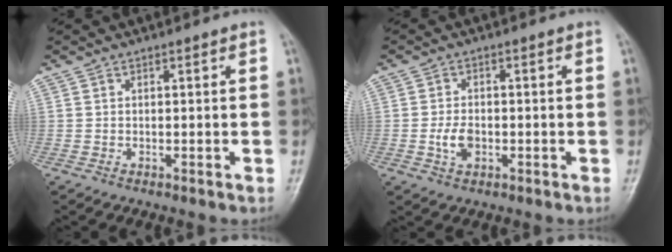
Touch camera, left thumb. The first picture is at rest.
{"total": 3.9, "force": [-1.0, 2.5, 2.8], "torque": [-0.050, 0.007, -0.016]}